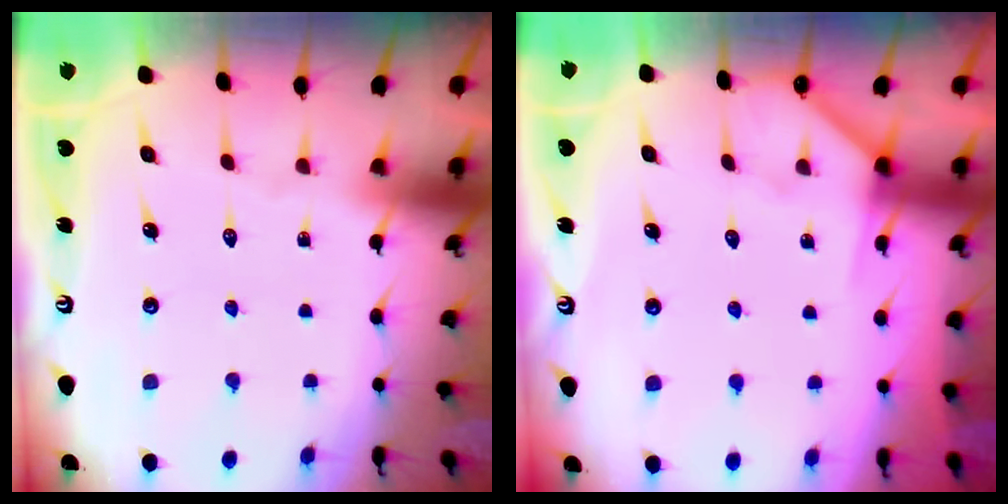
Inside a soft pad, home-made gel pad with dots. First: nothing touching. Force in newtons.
{"total": 5.5, "press": 5.5, "slide": 0.5}